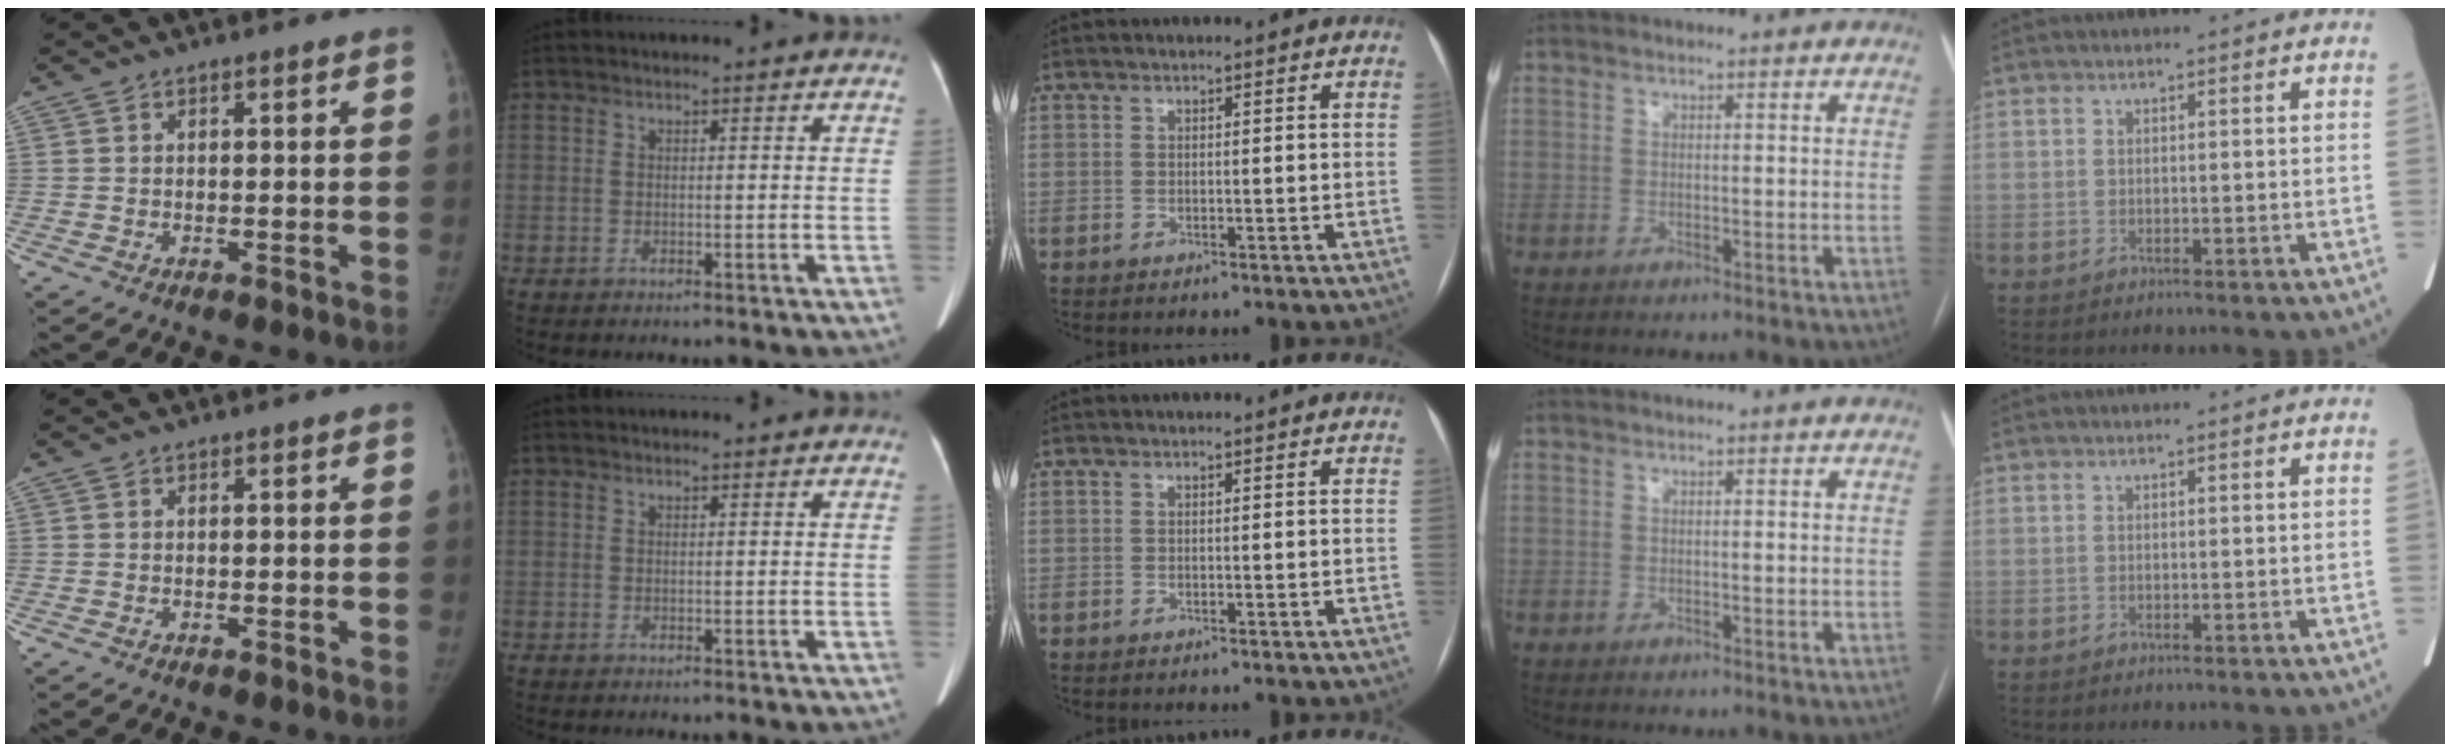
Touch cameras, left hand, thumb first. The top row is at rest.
{}